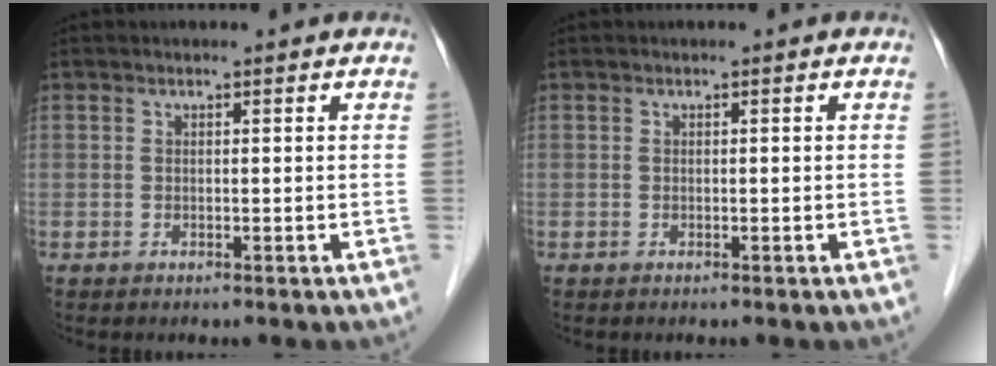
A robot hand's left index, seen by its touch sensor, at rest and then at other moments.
{"total": 0.0}